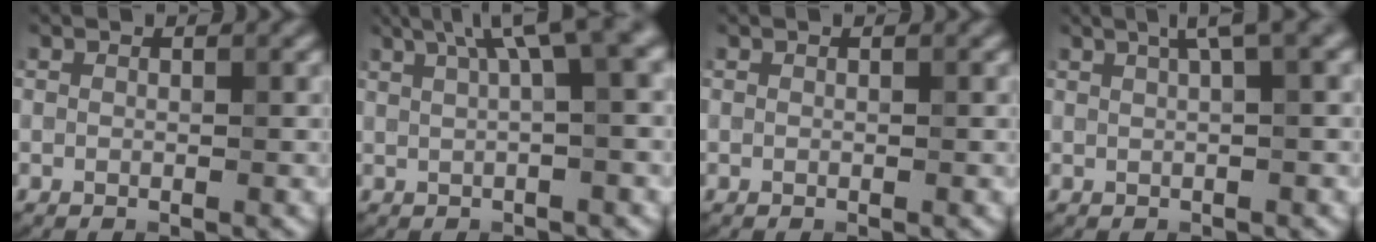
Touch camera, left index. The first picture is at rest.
{"total": 7.4, "force": [3.3, 2.0, 6.3], "torque": [-0.062, 0.031, 0.047]}
{"total": 0.0}
{"total": 3.3, "force": [1.7, 0.5, 2.7], "torque": [-0.032, 0.015, 0.026]}